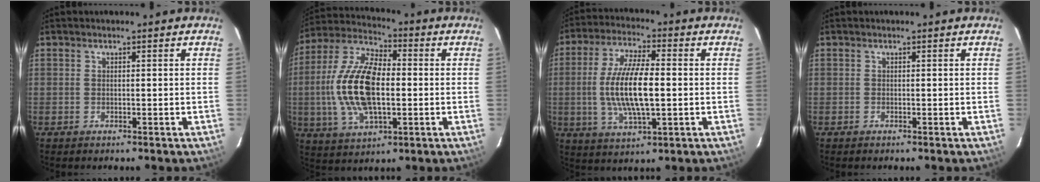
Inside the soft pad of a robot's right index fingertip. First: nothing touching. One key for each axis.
{"total": 17.5, "fx": -1.1, "fy": 8.2, "fz": 15.4, "tx": -0.319, "ty": 0.008, "tz": -0.021}
{"total": 13.1, "fx": -0.9, "fy": 4.0, "fz": 12.4, "tx": -0.248, "ty": -0.002, "tz": -0.014}
{"total": 0.0}